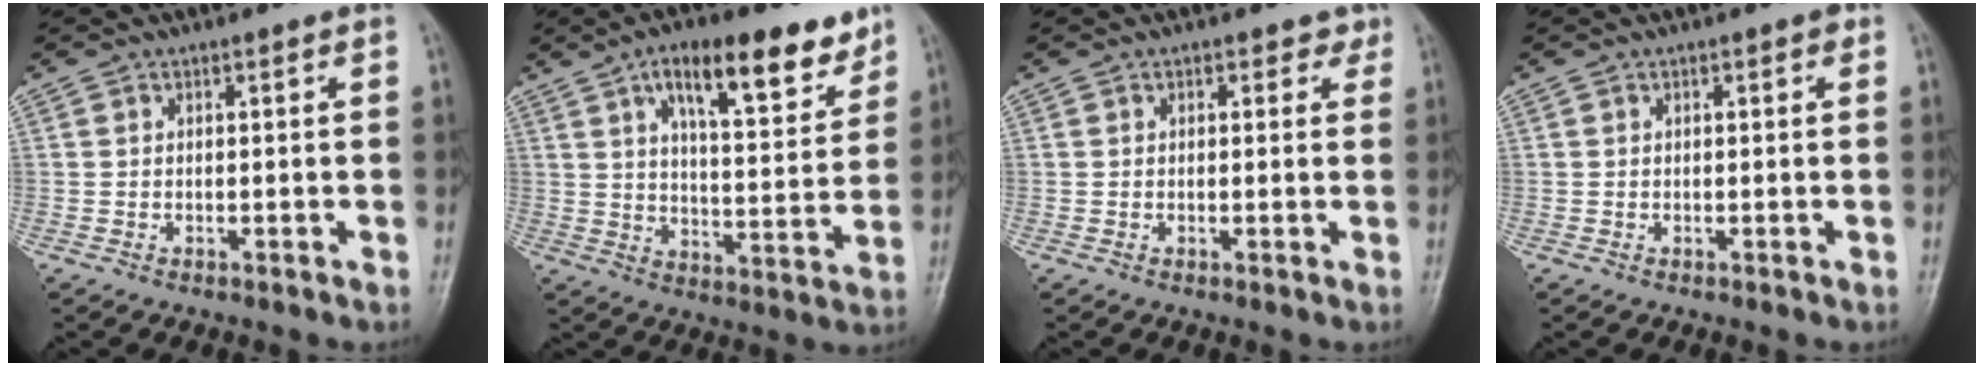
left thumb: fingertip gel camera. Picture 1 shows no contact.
{"total": 15.8, "force": [9.4, 5.8, 11.3], "torque": [-0.134, -0.041, 0.144]}
{"total": 2.1, "force": [1.2, 1.4, 1.0], "torque": [0.009, -0.002, 0.009]}
{"total": 0.8, "force": [0.3, 0.4, 0.7], "torque": [-0.006, 0.002, 0.002]}